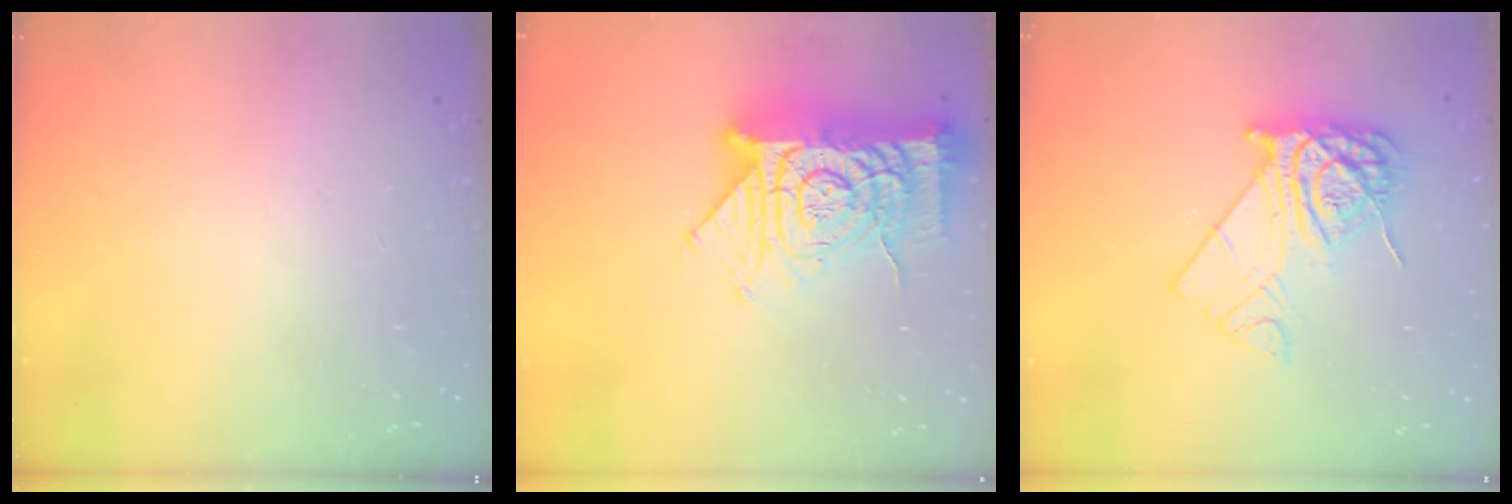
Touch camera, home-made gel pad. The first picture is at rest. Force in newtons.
{"total": 21.4, "press": 21.3, "slide": 2.0}
{"total": 12.8, "press": 12.7, "slide": 1.2}